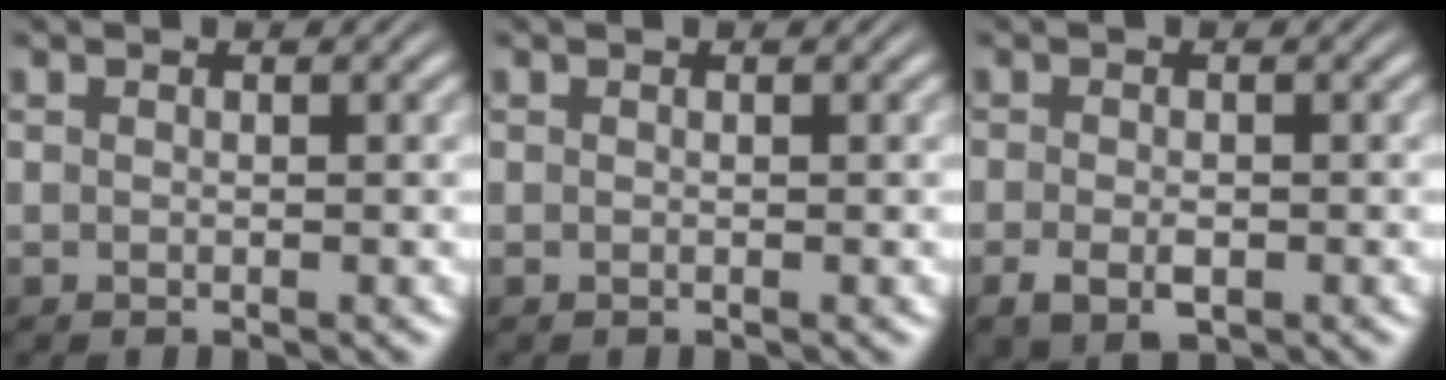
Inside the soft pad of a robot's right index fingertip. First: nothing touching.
{"total": 0.0}
{"total": 3.0, "force": [-1.5, 1.7, 2.0], "torque": [-0.043, -0.017, -0.015]}